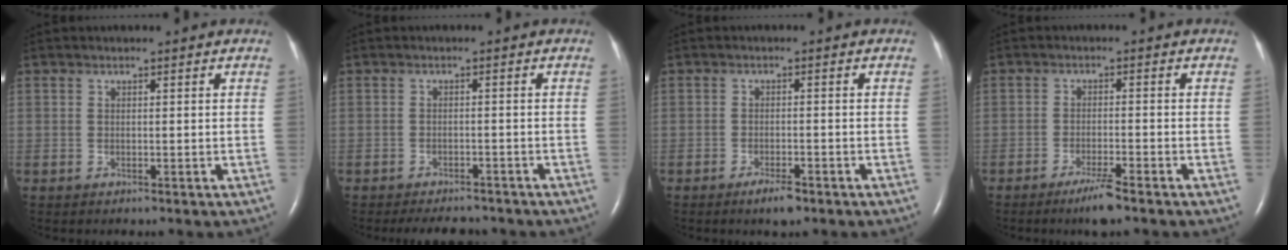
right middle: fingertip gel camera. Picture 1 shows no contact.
{"total": 6.1, "force": [-5.5, 1.9, 1.8], "torque": [-0.025, -0.006, -0.071]}
{"total": 3.0, "force": [-2.1, 0.7, 2.0], "torque": [-0.042, -0.002, -0.034]}
{"total": 4.0, "force": [-3.0, -0.1, 2.7], "torque": [-0.056, -0.009, -0.055]}